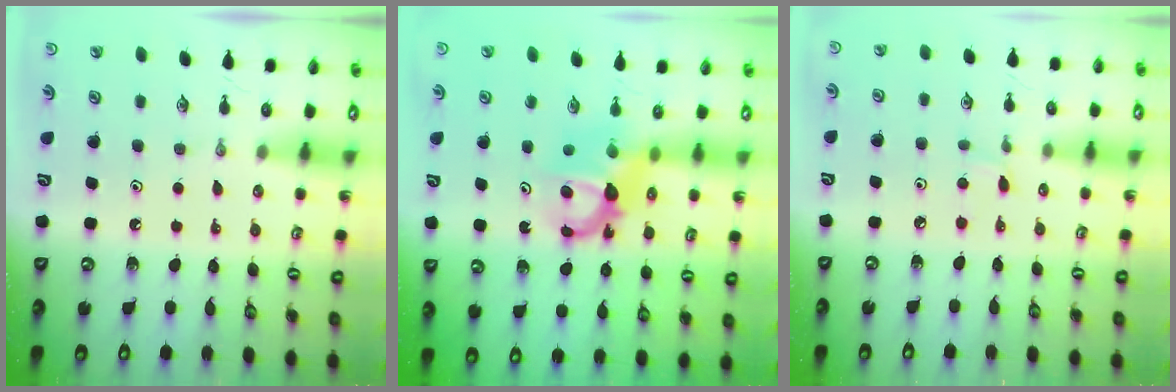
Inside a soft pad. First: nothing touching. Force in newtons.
{"total": 7.1, "press": 7.0, "slide": 0.6}
{"total": 2.8, "press": 2.7, "slide": 0.5}